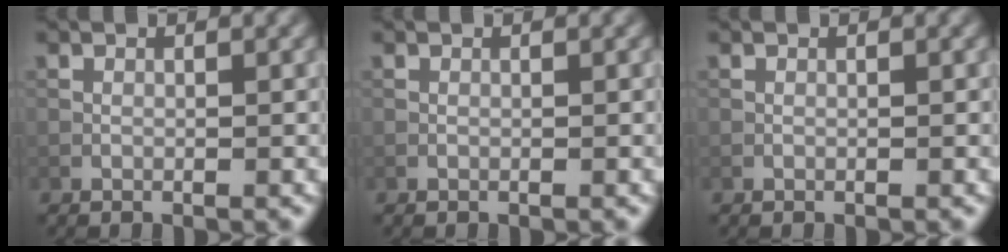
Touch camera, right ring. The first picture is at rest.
{"total": 0.0}
{"total": 0.0}